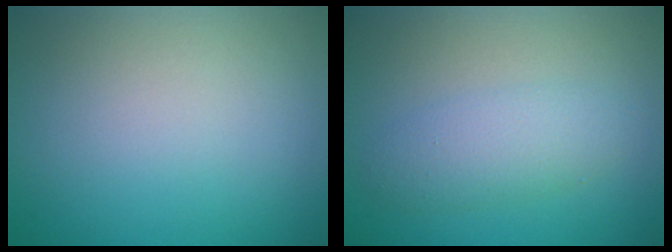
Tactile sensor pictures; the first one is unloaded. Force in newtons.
{"total": 3.0, "press": 3.0, "slide": 0.2}